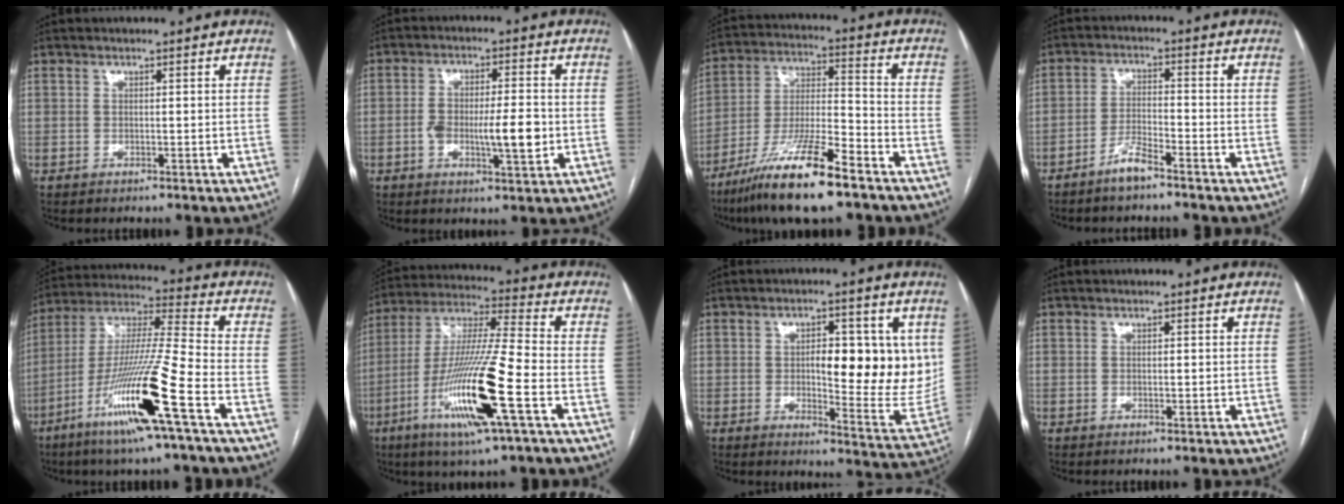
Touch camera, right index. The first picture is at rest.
{"total": 8.3, "force": [-1.5, 1.9, 7.9], "torque": [-0.136, 0.004, -0.022]}
{"total": 15.9, "force": [-10.7, 1.7, 11.6], "torque": [-0.235, -0.029, -0.195]}
{"total": 4.3, "force": [-3.4, 0.4, 2.5], "torque": [-0.050, -0.002, -0.068]}
{"total": 18.1, "force": [-8.3, -0.9, 16.1], "torque": [-0.334, -0.030, -0.161]}
{"total": 18.0, "force": [-6.6, 0.4, 16.7], "torque": [-0.341, -0.022, -0.126]}
{"total": 13.7, "force": [2.2, 4.6, 12.7], "torque": [-0.158, 0.000, 0.036]}
{"total": 0.6, "force": [0.0, 0.2, 0.6], "torque": [-0.010, -0.002, 0.002]}